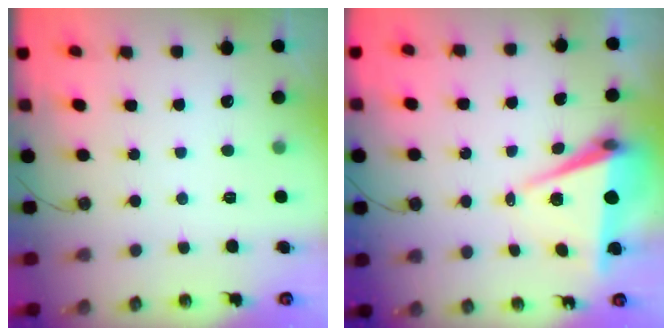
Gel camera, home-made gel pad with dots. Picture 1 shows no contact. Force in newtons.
{"total": 6.8, "press": 5.4, "slide": 4.1}